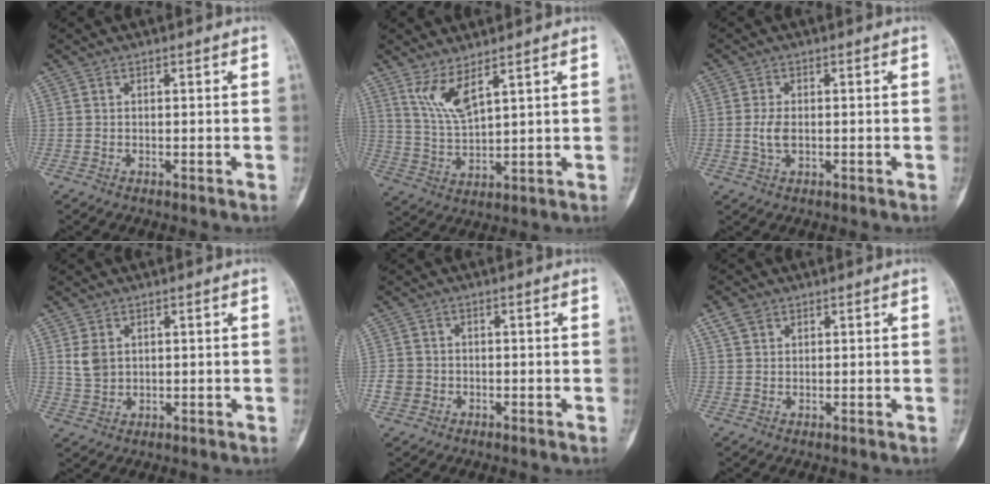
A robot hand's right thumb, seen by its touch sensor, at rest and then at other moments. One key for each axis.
{"total": 6.8, "fx": 4.2, "fy": 1.7, "fz": 5.0, "tx": -0.104, "ty": -0.035, "tz": 0.095}
{"total": 2.9, "fx": -0.2, "fy": 1.7, "fz": 2.4, "tx": -0.047, "ty": -0.001, "tz": -0.004}
{"total": 4.1, "fx": 1.3, "fy": 3.0, "fz": 2.4, "tx": -0.039, "ty": -0.004, "tz": 0.033}
{"total": 2.9, "fx": -0.7, "fy": 2.7, "fz": 0.8, "tx": -0.005, "ty": 0.009, "tz": -0.015}
{"total": 3.1, "fx": 1.7, "fy": 2.2, "fz": 1.2, "tx": -0.019, "ty": 0.003, "tz": 0.034}